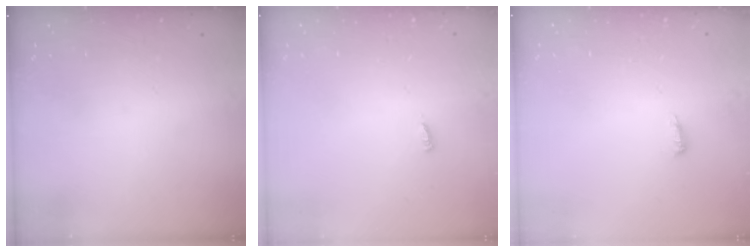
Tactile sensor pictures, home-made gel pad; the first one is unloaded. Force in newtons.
{"total": 3.0, "press": 3.0, "slide": 0.0}
{"total": 4.6, "press": 4.5, "slide": 0.9}